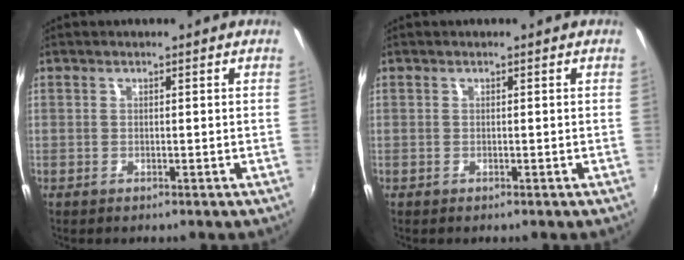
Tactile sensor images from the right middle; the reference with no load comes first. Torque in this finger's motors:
{"motor_torque": [0.29, -0.30, 0.08, 0.00]}